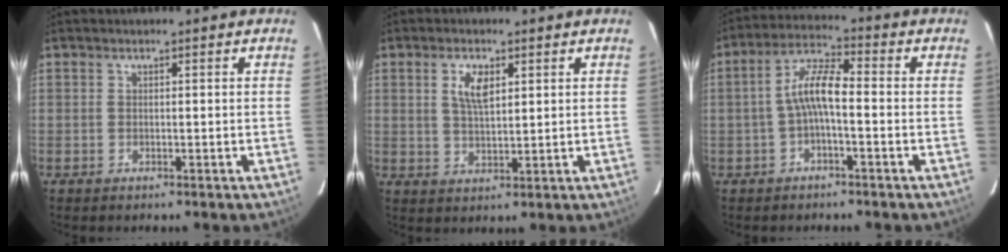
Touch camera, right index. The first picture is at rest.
{"total": 5.0, "force": [1.9, 2.2, 4.1], "torque": [-0.074, 0.004, 0.037]}
{"total": 6.5, "force": [-1.5, 1.6, 6.1], "torque": [-0.131, 0.019, -0.031]}